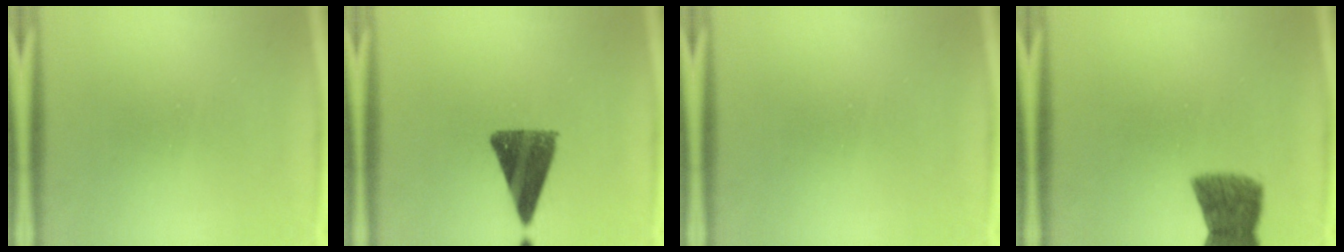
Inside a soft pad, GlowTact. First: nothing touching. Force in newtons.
{"total": 10.9}
{"total": 0.0}
{"total": 7.8}